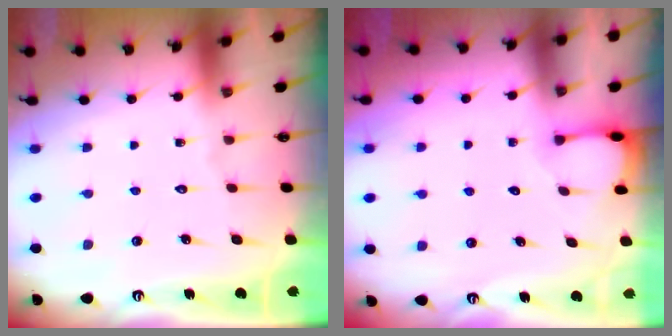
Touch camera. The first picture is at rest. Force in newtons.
{"total": 2.0, "press": 2.0, "slide": 0.3}